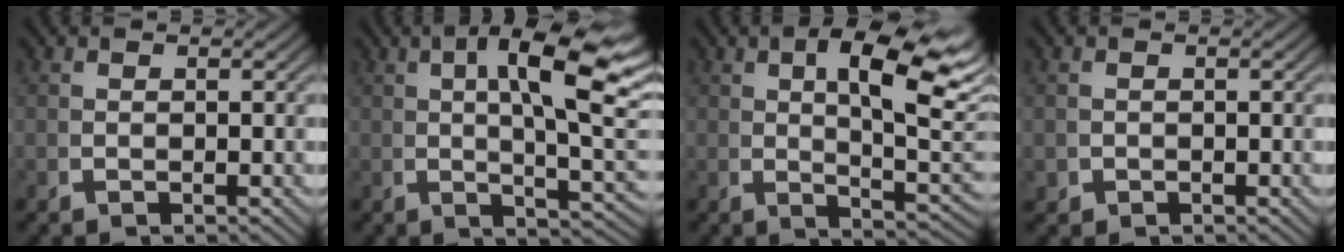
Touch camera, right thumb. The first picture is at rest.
{"total": 9.8, "force": [2.6, 3.3, 8.8], "torque": [-0.114, 0.016, 0.034]}
{"total": 9.5, "force": [2.2, 4.0, 8.4], "torque": [-0.107, 0.002, 0.036]}
{"total": 1.0, "force": [-0.3, 0.9, 0.1], "torque": [-0.006, -0.010, 0.001]}